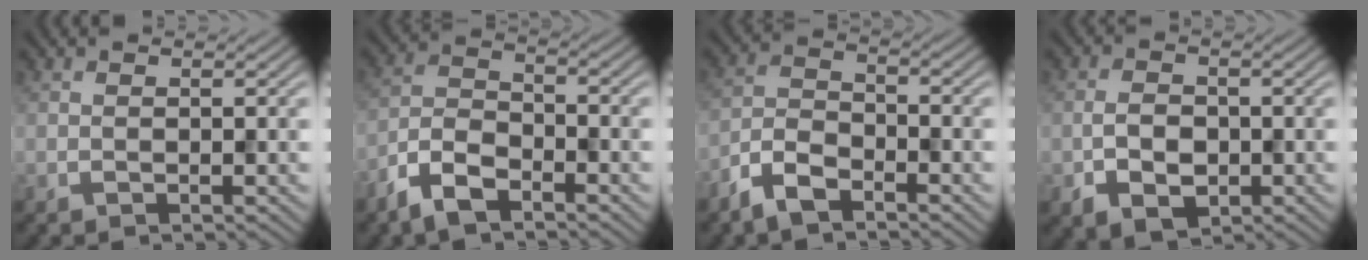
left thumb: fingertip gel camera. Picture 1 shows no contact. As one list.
[{"total": 6.7, "force": [-4.8, 2.8, 3.8], "torque": [-0.078, -0.003, -0.111]}, {"total": 5.6, "force": [-4.2, 2.2, 3.0], "torque": [-0.065, -0.003, -0.098]}, {"total": 4.2, "force": [-1.3, 2.9, 2.7], "torque": [-0.053, -0.007, -0.025]}]